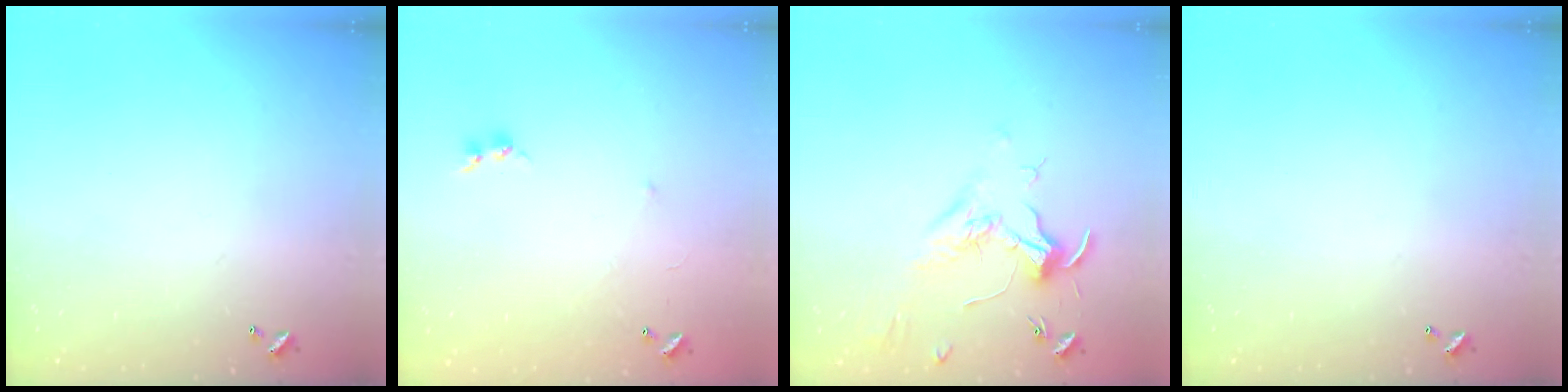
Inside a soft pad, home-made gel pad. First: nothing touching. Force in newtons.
{"total": 7.7, "press": 7.7, "slide": 0.5}
{"total": 1.8, "press": 1.6, "slide": 0.8}
{"total": 0.0}